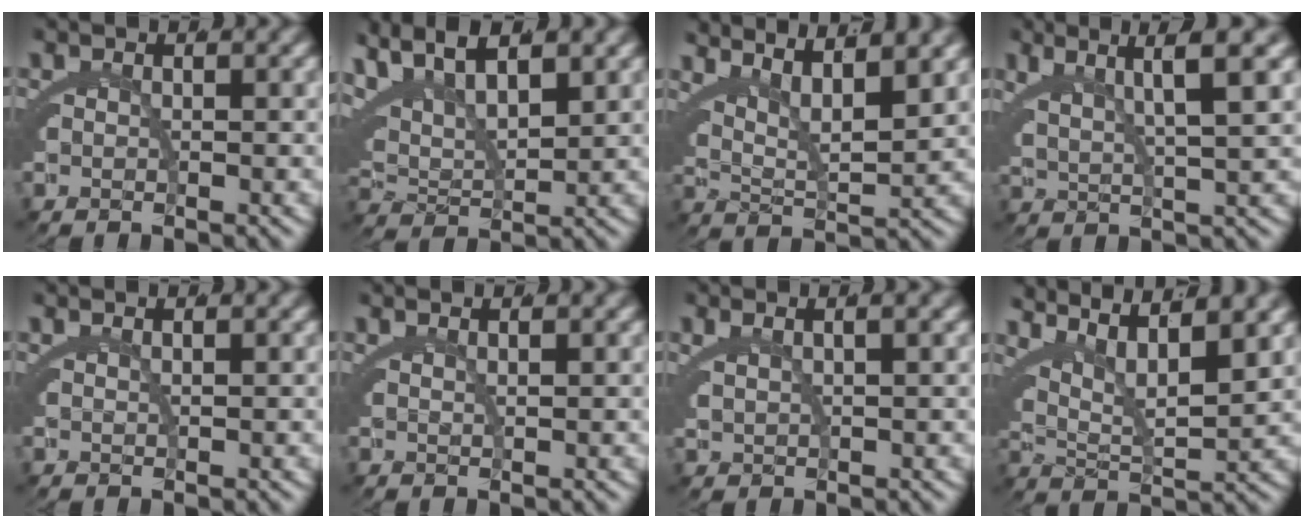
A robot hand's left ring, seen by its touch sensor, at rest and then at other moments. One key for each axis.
{"total": 8.9, "fx": 4.7, "fy": 5.3, "fz": 5.3, "tx": -0.122, "ty": 0.019, "tz": 0.068}
{"total": 7.1, "fx": 3.9, "fy": 3.6, "fz": 4.8, "tx": -0.088, "ty": 0.006, "tz": 0.055}
{"total": 5.4, "fx": 3.6, "fy": 1.1, "fz": 4.0, "tx": -0.064, "ty": 0.011, "tz": 0.059}
{"total": 1.2, "fx": 0.9, "fy": -0.9, "fz": 0.1, "tx": 0.000, "ty": -0.001, "tz": 0.020}
{"total": 1.5, "fx": 1.2, "fy": -0.9, "fz": 0.3, "tx": 0.002, "ty": 0.000, "tz": 0.024}
{"total": 1.8, "fx": 1.4, "fy": -0.5, "fz": 1.1, "tx": -0.015, "ty": 0.001, "tz": 0.033}
{"total": 8.4, "fx": 4.1, "fy": 4.7, "fz": 5.7, "tx": -0.114, "ty": 0.001, "tz": 0.059}